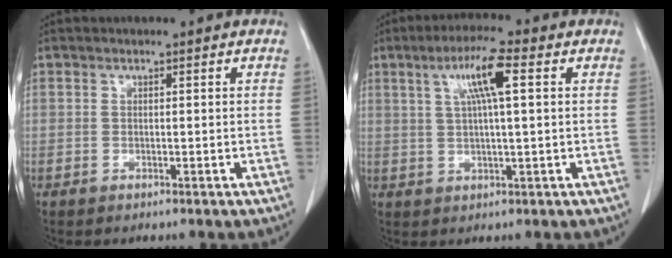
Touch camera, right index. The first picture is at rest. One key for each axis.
{"total": 7.3, "fx": 2.4, "fy": 0.3, "fz": 6.9, "tx": -0.127, "ty": 0.010, "tz": 0.042}